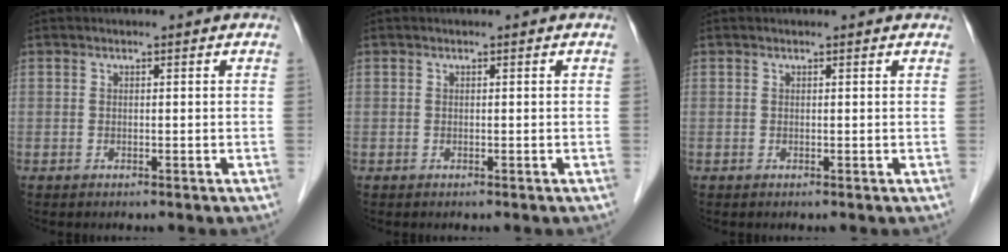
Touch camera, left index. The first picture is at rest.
{"total": 0.0}
{"total": 0.9, "force": [0.9, 0.2, 0.1], "torque": [-0.009, 0.007, 0.010]}